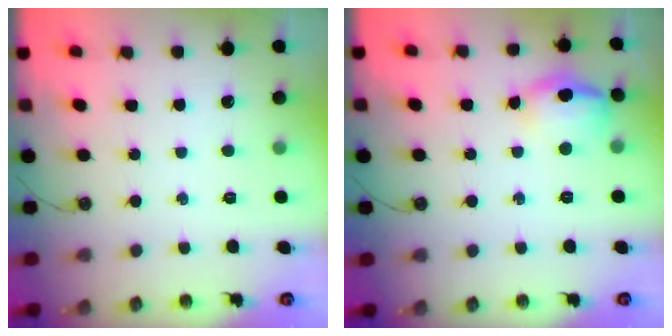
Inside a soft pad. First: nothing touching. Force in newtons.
{"total": 16.3, "press": 12.4, "slide": 10.6}